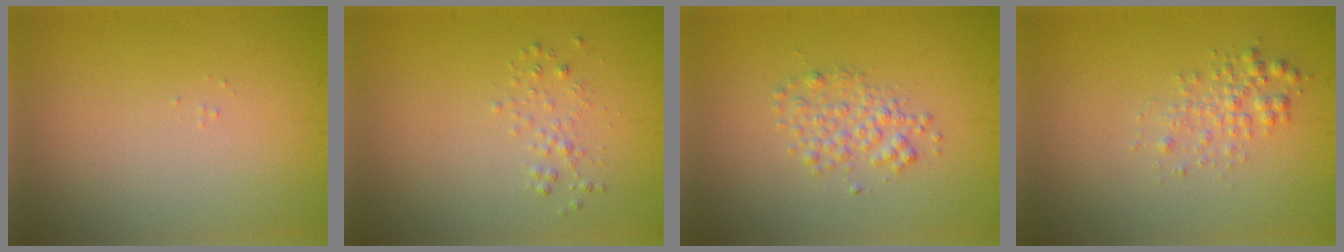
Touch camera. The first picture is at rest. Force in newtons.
{"total": 1.0, "press": 1.0, "slide": 0.0}
{"total": 2.1, "press": 2.1, "slide": 0.1}
{"total": 1.8, "press": 1.8, "slide": 0.0}